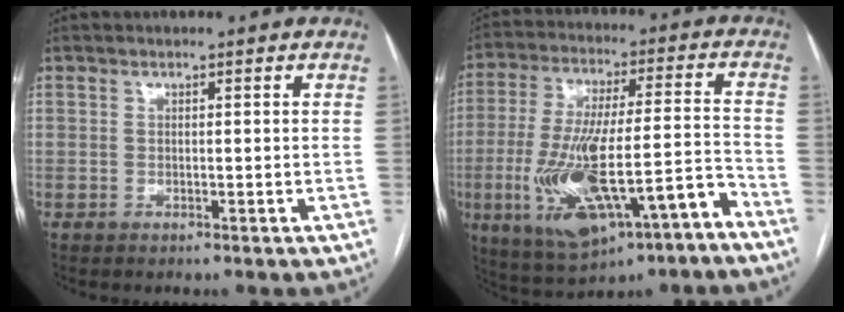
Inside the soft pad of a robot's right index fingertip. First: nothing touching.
{"total": 18.9, "force": [-8.5, 4.3, 16.3], "torque": [-0.309, 0.000, -0.126]}